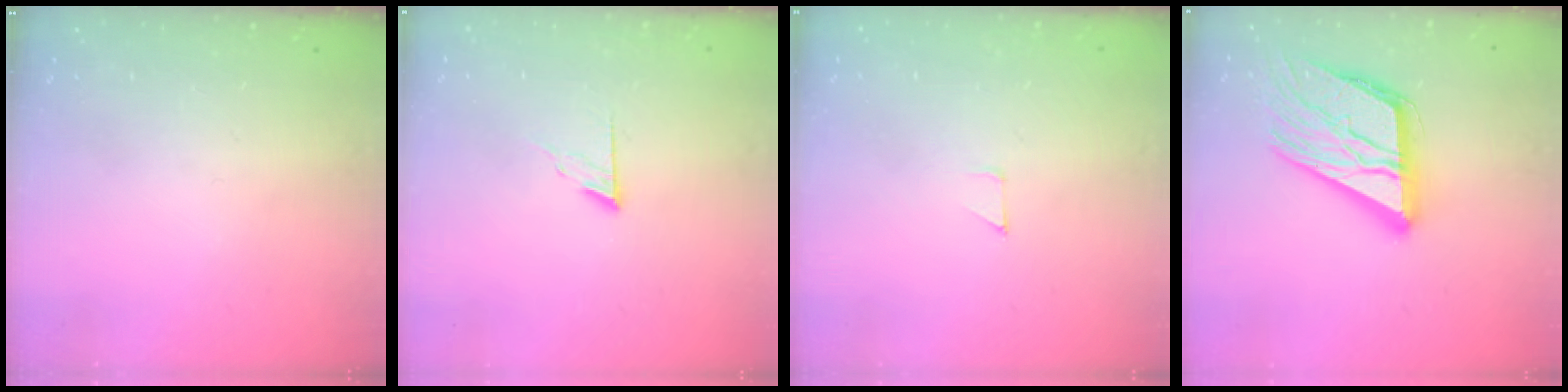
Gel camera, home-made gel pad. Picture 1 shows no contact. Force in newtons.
{"total": 5.7, "press": 5.7, "slide": 0.6}
{"total": 2.6, "press": 2.6, "slide": 0.2}
{"total": 19.6, "press": 19.5, "slide": 1.9}